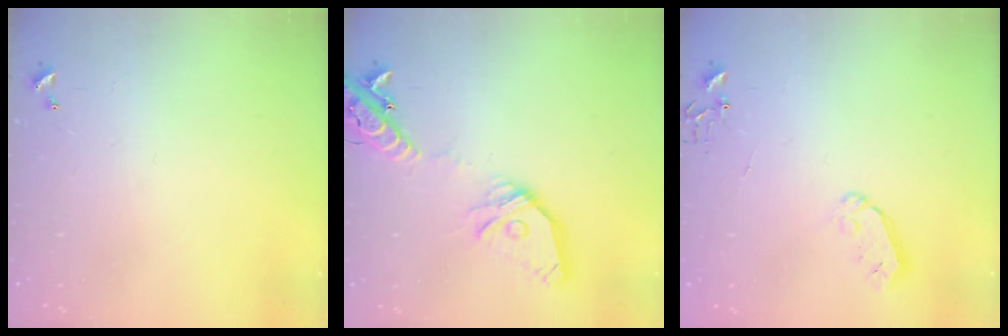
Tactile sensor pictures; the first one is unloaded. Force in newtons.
{"total": 18.2, "press": 18.0, "slide": 3.2}
{"total": 5.2, "press": 5.1, "slide": 0.5}